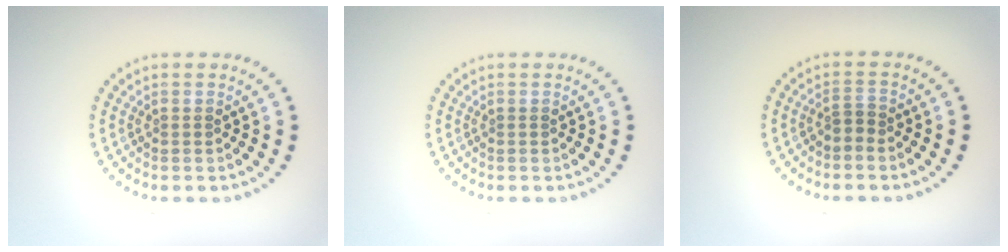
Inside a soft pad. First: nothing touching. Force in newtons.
{"total": 0.0}
{"total": 1.3, "press": 0.9, "slide": 0.9}